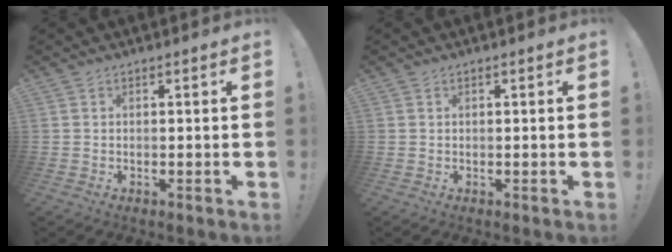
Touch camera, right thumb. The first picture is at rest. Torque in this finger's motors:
{"motor_torque": [0.12, -0.07, -0.28, 0.09, 0.02]}